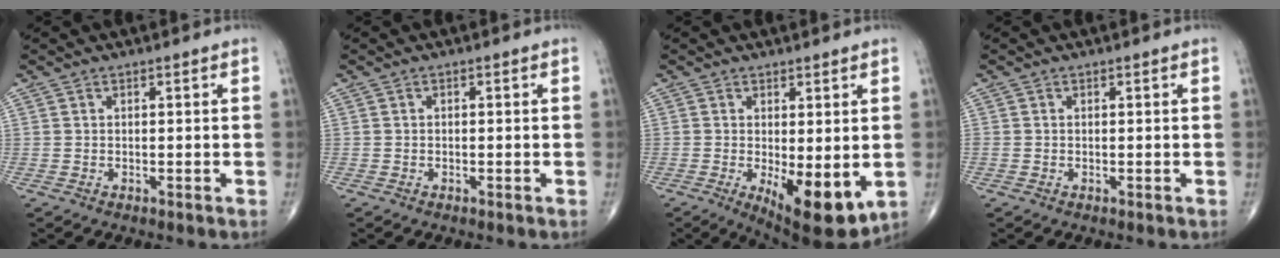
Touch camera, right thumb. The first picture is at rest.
{"total": 0.0}
{"total": 11.2, "force": [-2.3, 4.2, 10.1], "torque": [-0.137, -0.026, -0.020]}
{"total": 0.0}